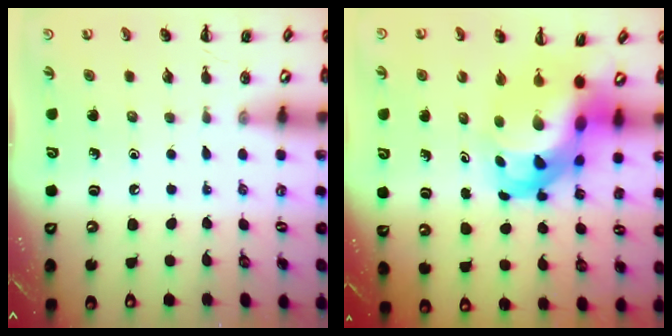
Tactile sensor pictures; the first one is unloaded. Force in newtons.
{"total": 10.2, "press": 9.8, "slide": 3.0}